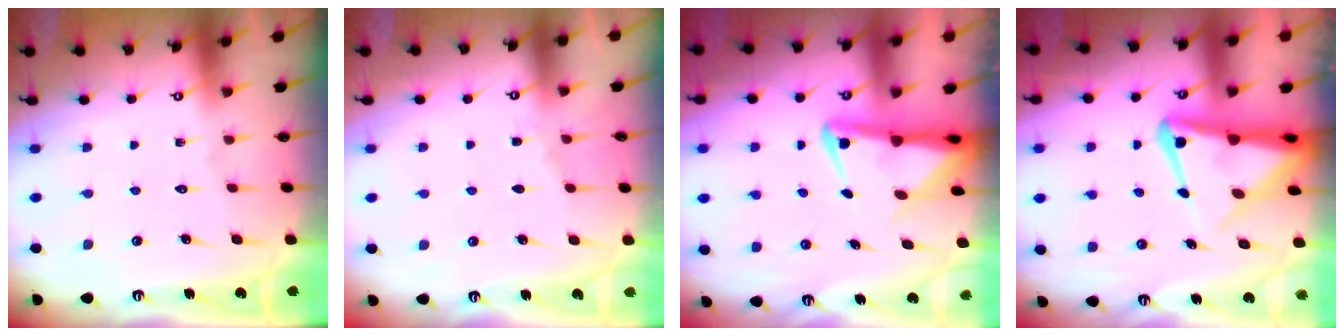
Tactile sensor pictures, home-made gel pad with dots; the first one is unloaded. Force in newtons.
{"total": 2.7, "press": 2.7, "slide": 0.4}
{"total": 4.8, "press": 4.7, "slide": 0.9}
{"total": 9.0, "press": 9.0, "slide": 1.0}